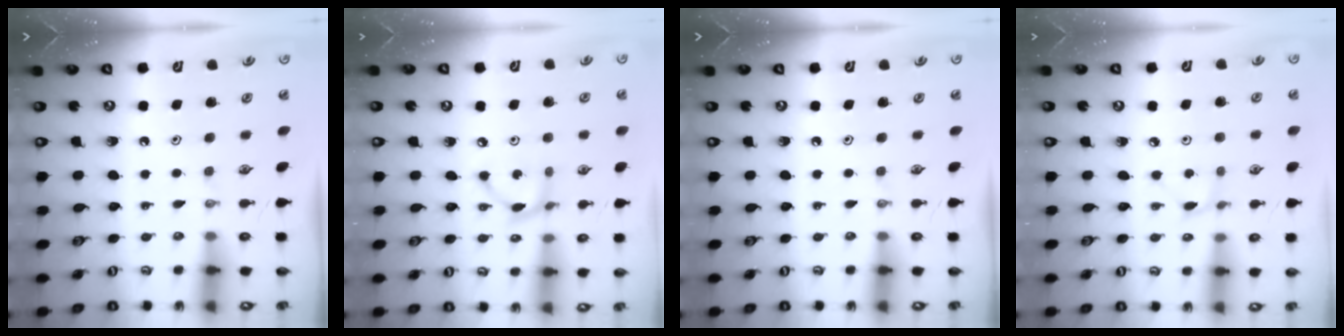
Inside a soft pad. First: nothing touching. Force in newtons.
{"total": 4.8, "press": 4.8, "slide": 0.1}
{"total": 0.0}
{"total": 1.3, "press": 1.2, "slide": 0.1}